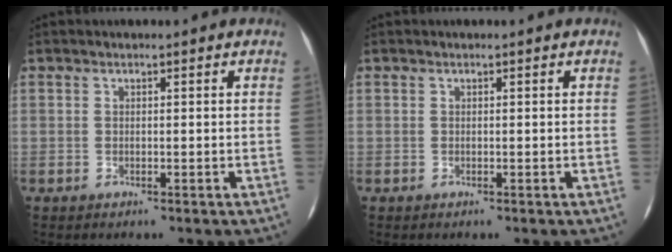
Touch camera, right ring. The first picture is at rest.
{"total": 0.0}